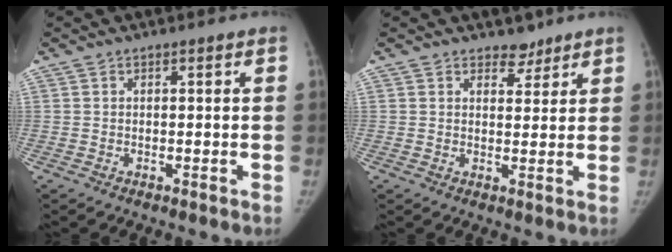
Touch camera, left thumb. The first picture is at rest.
{"total": 2.9, "force": [2.3, 1.6, 0.5], "torque": [0.013, -0.015, 0.031]}